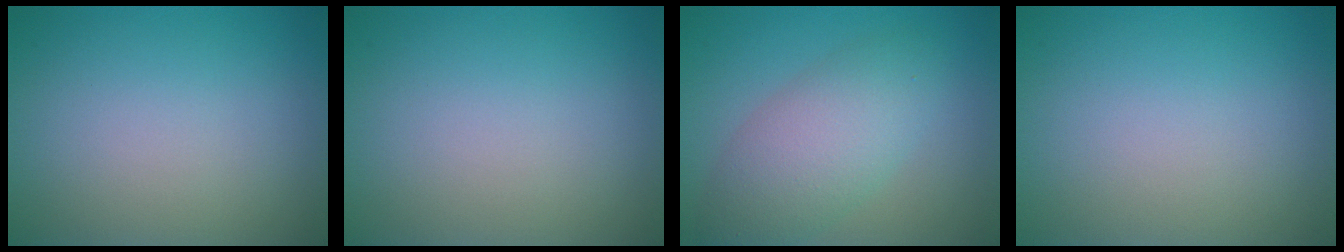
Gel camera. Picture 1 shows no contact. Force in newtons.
{"total": 0.0}
{"total": 5.3, "press": 5.3, "slide": 0.3}
{"total": 0.0}